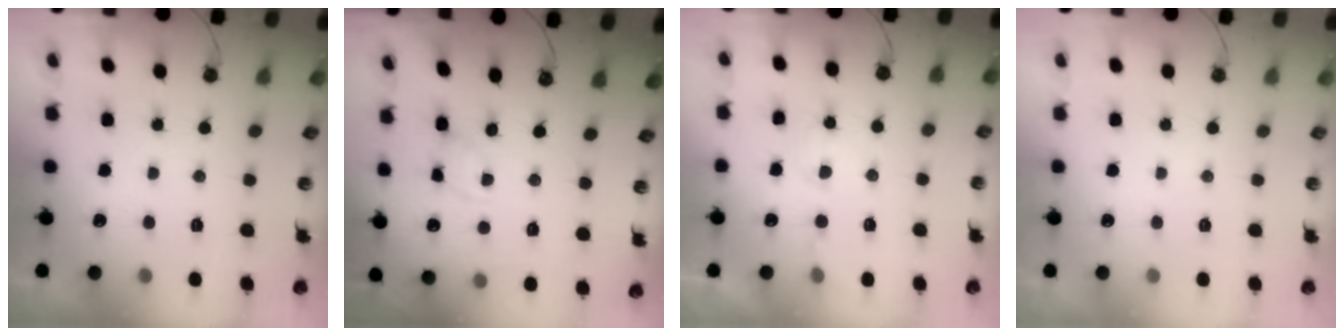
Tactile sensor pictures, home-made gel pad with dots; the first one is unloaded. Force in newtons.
{"total": 2.7, "press": 2.7, "slide": 0.1}
{"total": 3.5, "press": 3.4, "slide": 0.5}
{"total": 0.0}